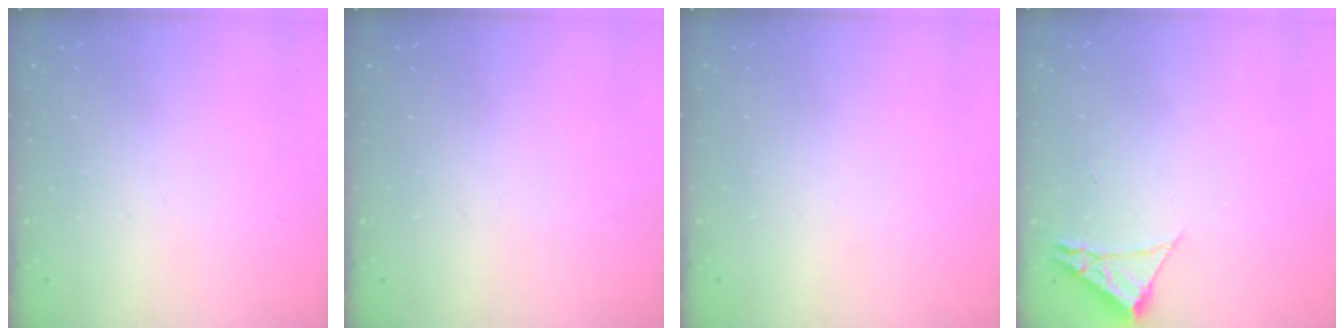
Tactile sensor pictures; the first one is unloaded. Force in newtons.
{"total": 0.0}
{"total": 0.0}
{"total": 2.3, "press": 2.3, "slide": 0.4}